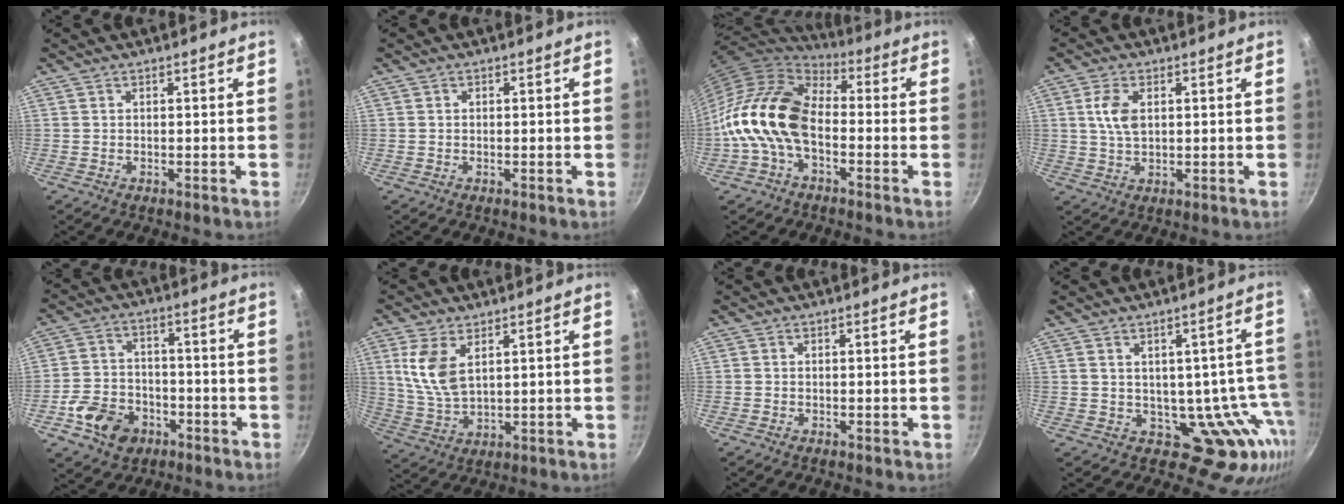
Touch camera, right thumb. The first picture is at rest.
{"total": 0.6, "force": [0.1, 0.5, 0.3], "torque": [-0.004, 0.004, 0.001]}
{"total": 15.5, "force": [-3.5, 9.8, 11.5], "torque": [-0.194, 0.043, -0.087]}
{"total": 5.7, "force": [1.3, 3.3, 4.5], "torque": [-0.084, 0.000, 0.025]}
{"total": 11.4, "force": [-5.0, 8.7, 5.3], "torque": [-0.077, 0.043, -0.085]}
{"total": 9.1, "force": [3.3, 4.8, 7.0], "torque": [-0.137, -0.021, 0.073]}
{"total": 0.0}
{"total": 12.0, "force": [-1.5, 9.2, 7.7], "torque": [-0.026, 0.015, 0.000]}